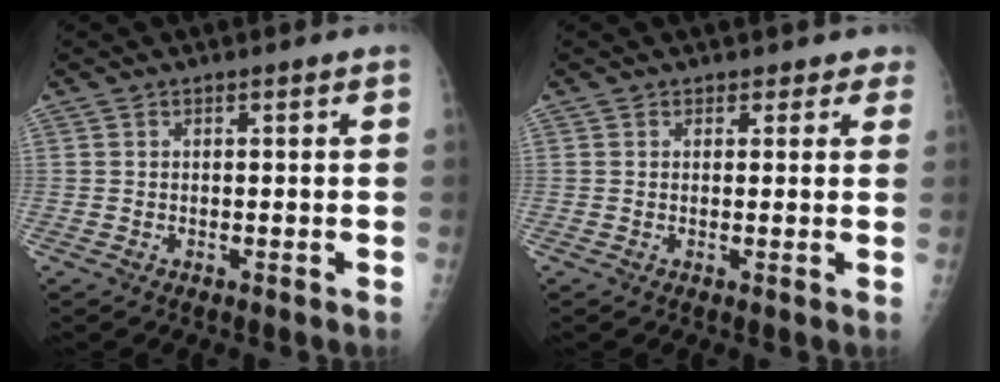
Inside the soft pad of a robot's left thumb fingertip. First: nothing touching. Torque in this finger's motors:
{"motor_torque": [-0.59, -0.08, -0.07, -0.10, 0.00]}